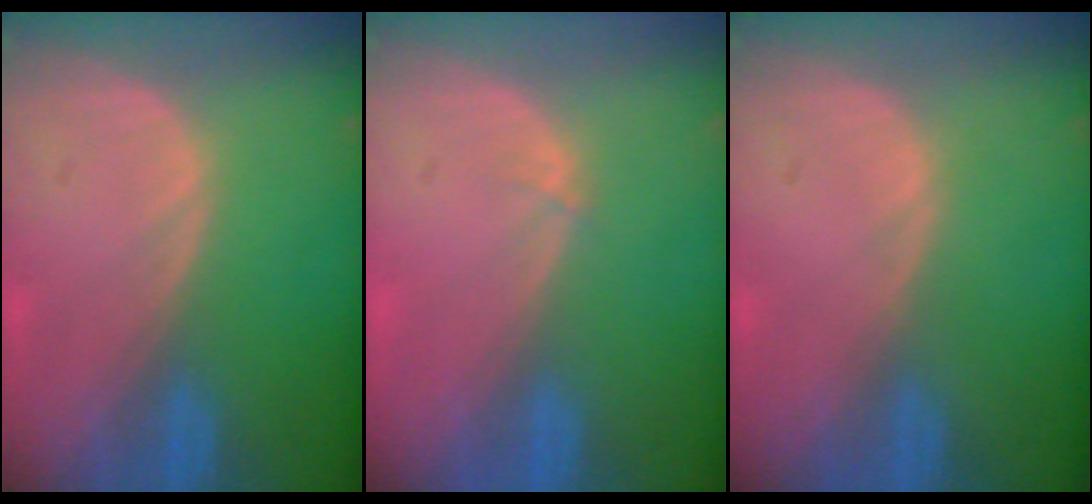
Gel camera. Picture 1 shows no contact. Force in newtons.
{"total": 0.6, "press": 0.4, "slide": 0.3}
{"total": 0.0}